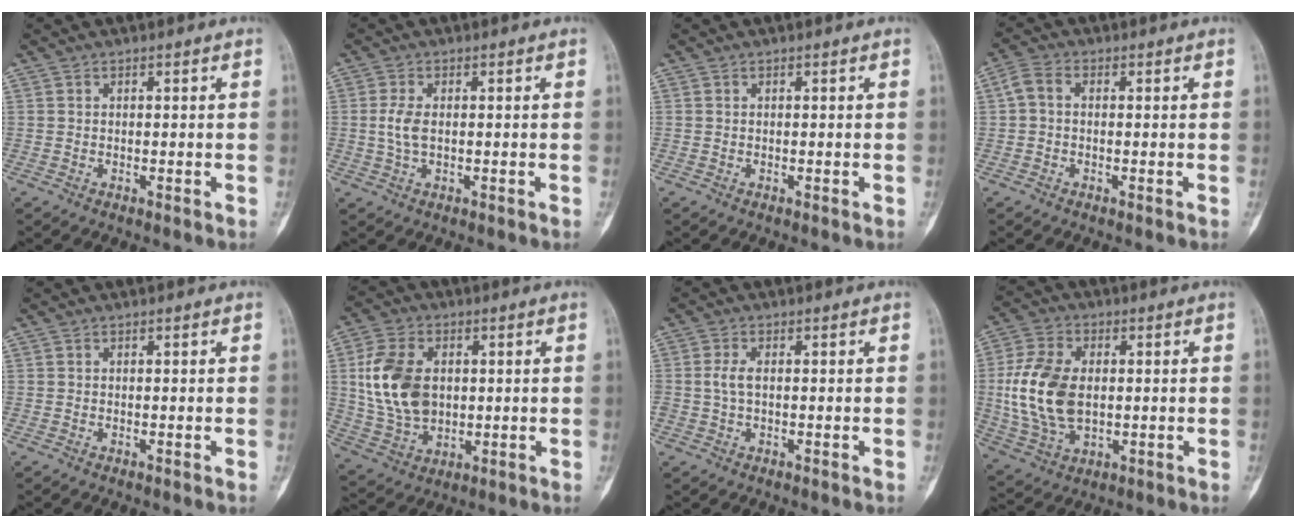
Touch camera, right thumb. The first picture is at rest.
{"total": 3.4, "force": [0.1, 1.7, 3.0], "torque": [-0.071, 0.003, 0.001]}
{"total": 0.0}
{"total": 3.5, "force": [0.1, 2.3, 2.6], "torque": [-0.051, 0.010, -0.006]}
{"total": 0.0}
{"total": 14.0, "force": [1.8, 9.6, 10.0], "torque": [-0.183, -0.002, 0.042]}
{"total": 2.4, "force": [0.0, 1.2, 2.1], "torque": [-0.052, 0.002, -0.001]}
{"total": 14.7, "force": [0.3, 9.3, 11.4], "torque": [-0.230, 0.001, 0.012]}